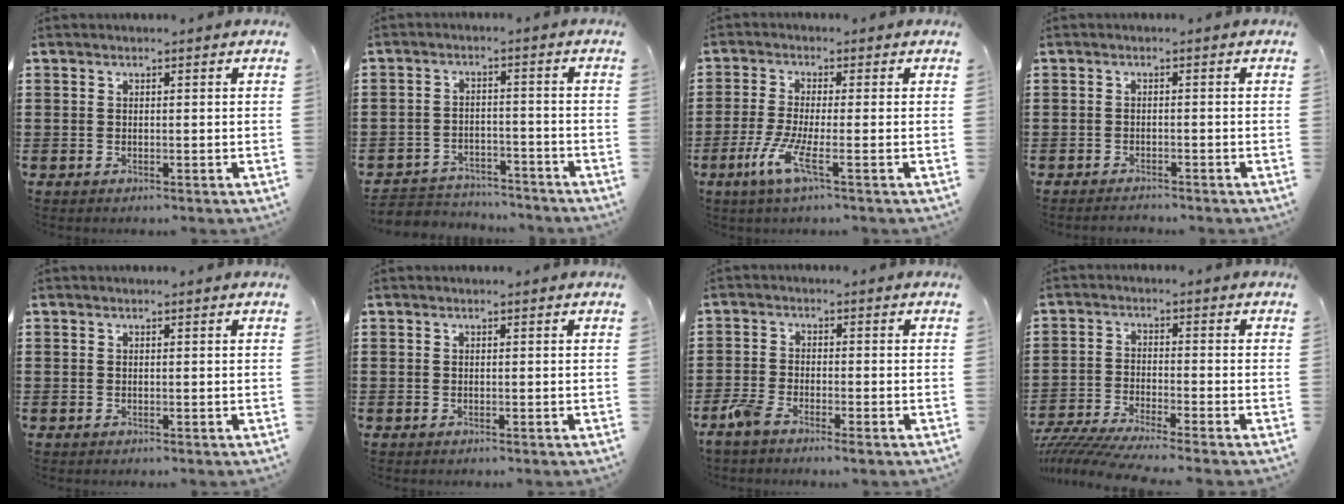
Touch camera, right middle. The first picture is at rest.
{"total": 3.9, "force": [-3.7, 1.0, -0.1], "torque": [-0.006, 0.003, -0.080]}
{"total": 5.7, "force": [-2.4, 0.4, 5.2], "torque": [-0.121, -0.018, -0.050]}
{"total": 1.2, "force": [-1.1, 0.1, 0.2], "torque": [-0.007, 0.000, -0.023]}
{"total": 0.0}
{"total": 0.0}
{"total": 3.4, "force": [-2.6, 0.9, 2.1], "torque": [-0.063, -0.003, -0.057]}
{"total": 5.5, "force": [-5.2, -0.5, 1.5], "torque": [-0.053, -0.024, -0.110]}